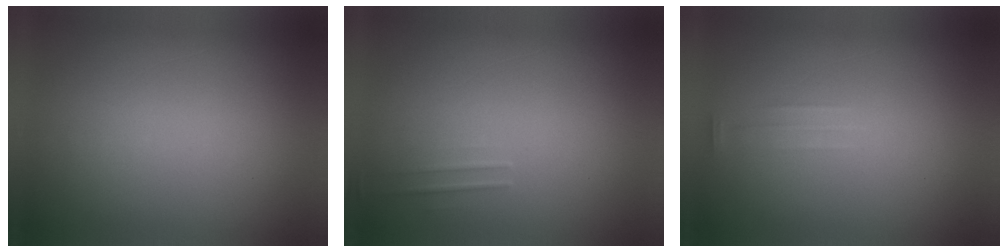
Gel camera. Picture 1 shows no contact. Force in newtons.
{"total": 1.5}
{"total": 1.2}